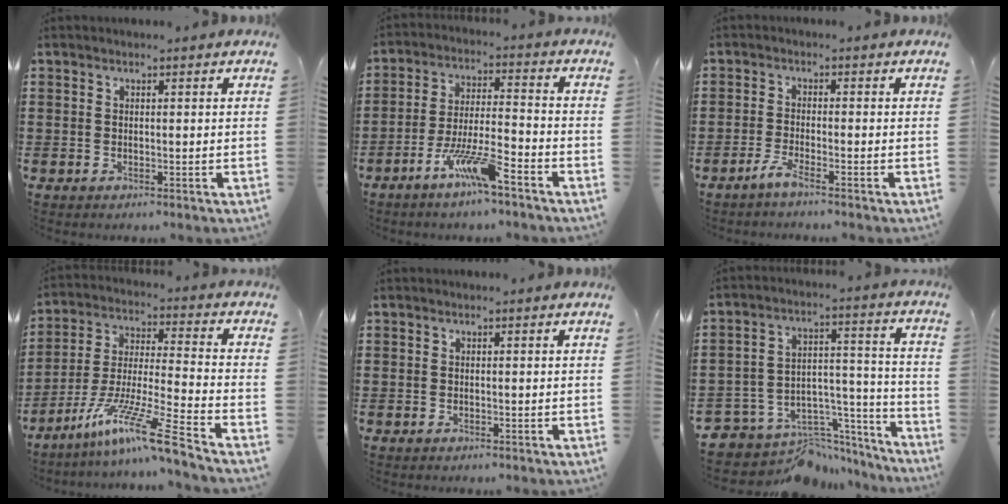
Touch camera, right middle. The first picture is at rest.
{"total": 8.5, "force": [-5.6, 1.0, 6.3], "torque": [-0.138, -0.007, -0.110]}
{"total": 2.6, "force": [-1.8, -0.1, 1.8], "torque": [-0.045, -0.006, -0.039]}
{"total": 12.1, "force": [-8.8, -0.1, 8.3], "torque": [-0.155, -0.001, -0.170]}
{"total": 0.0}
{"total": 6.8, "force": [-5.8, 3.7, 0.6], "torque": [-0.012, 0.004, -0.105]}